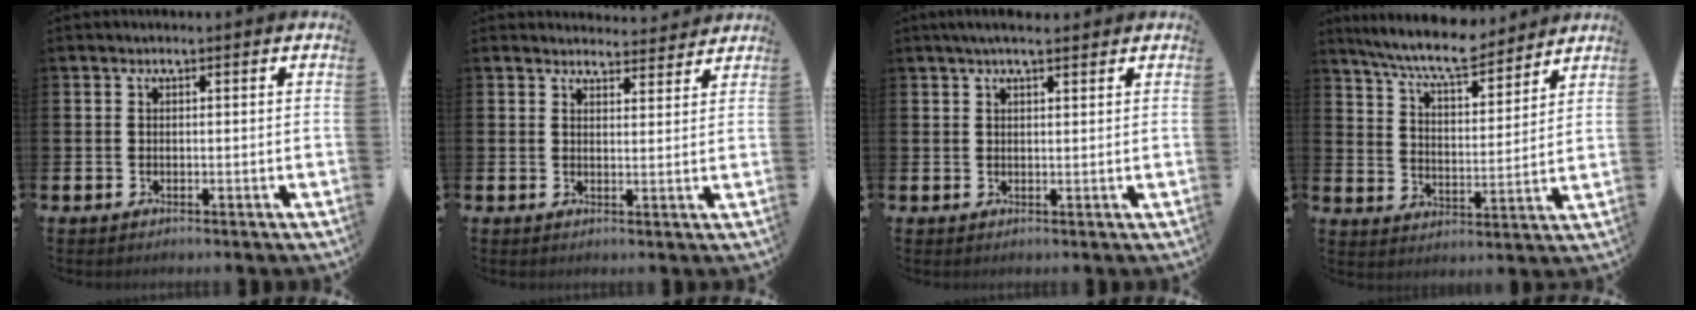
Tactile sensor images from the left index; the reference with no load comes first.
{"total": 3.3, "force": [3.3, 0.6, -0.1], "torque": [0.005, -0.023, 0.058]}
{"total": 3.2, "force": [2.5, 0.8, 1.9], "torque": [-0.032, -0.004, 0.042]}
{"total": 8.6, "force": [7.8, 1.3, 3.2], "torque": [-0.086, -0.041, 0.139]}